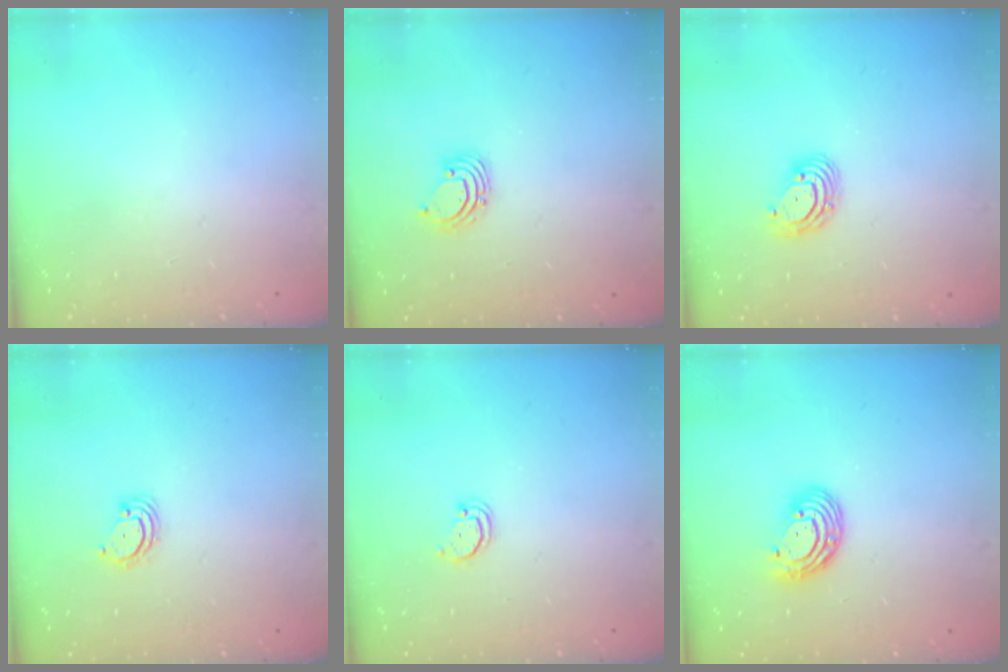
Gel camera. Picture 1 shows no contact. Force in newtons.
{"total": 2.2, "press": 2.2, "slide": 0.2}
{"total": 5.8, "press": 5.7, "slide": 0.8}
{"total": 2.8, "press": 2.8, "slide": 0.3}
{"total": 2.1, "press": 2.1, "slide": 0.2}
{"total": 9.3, "press": 9.3, "slide": 1.0}